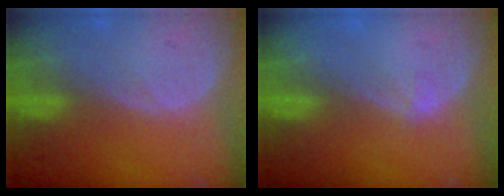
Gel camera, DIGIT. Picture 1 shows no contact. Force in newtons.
{"total": 0.8, "press": 0.6, "slide": 0.5}